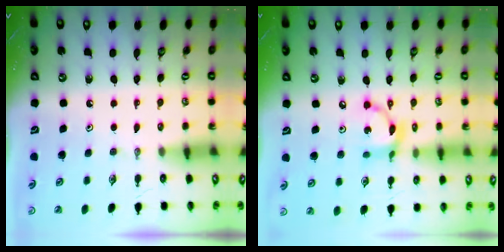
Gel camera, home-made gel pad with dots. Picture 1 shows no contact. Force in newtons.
{"total": 9.9, "press": 9.9, "slide": 0.6}